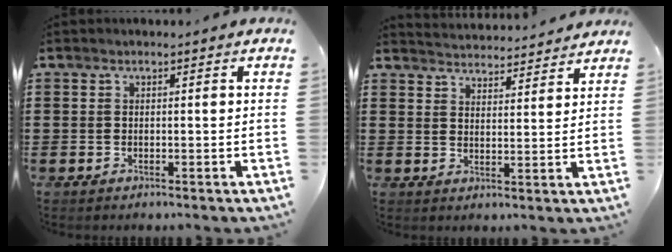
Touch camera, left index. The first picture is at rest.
{"total": 3.6, "force": [3.5, -0.4, -0.3], "torque": [-0.007, -0.024, 0.062]}